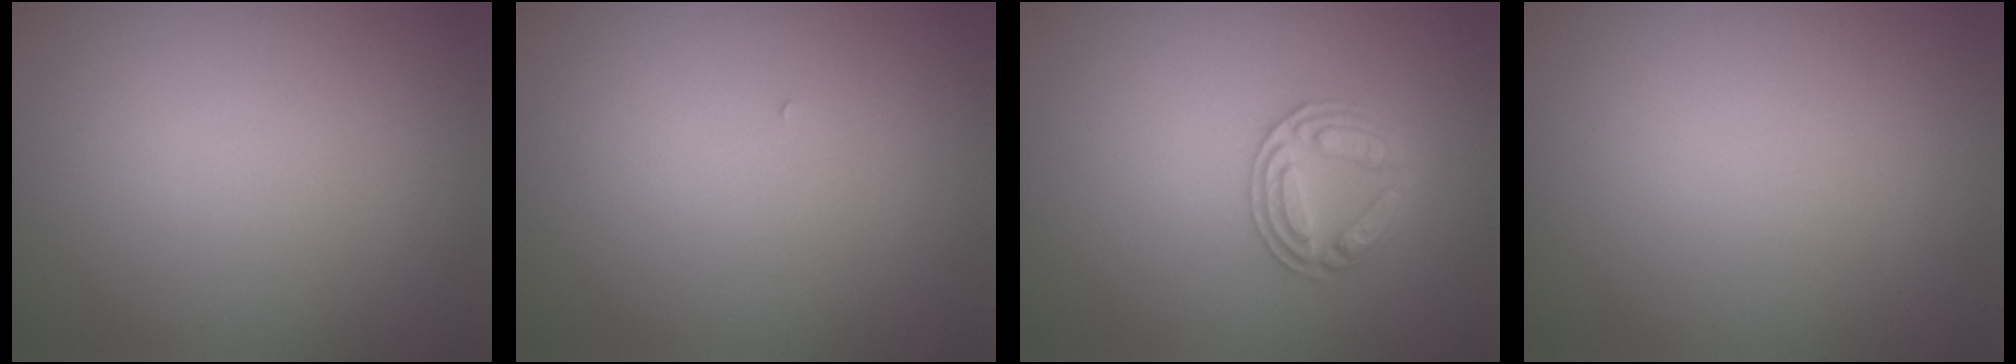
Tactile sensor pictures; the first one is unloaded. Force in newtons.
{"total": 0.0}
{"total": 2.7, "press": 2.7, "slide": 0.4}
{"total": 0.0}